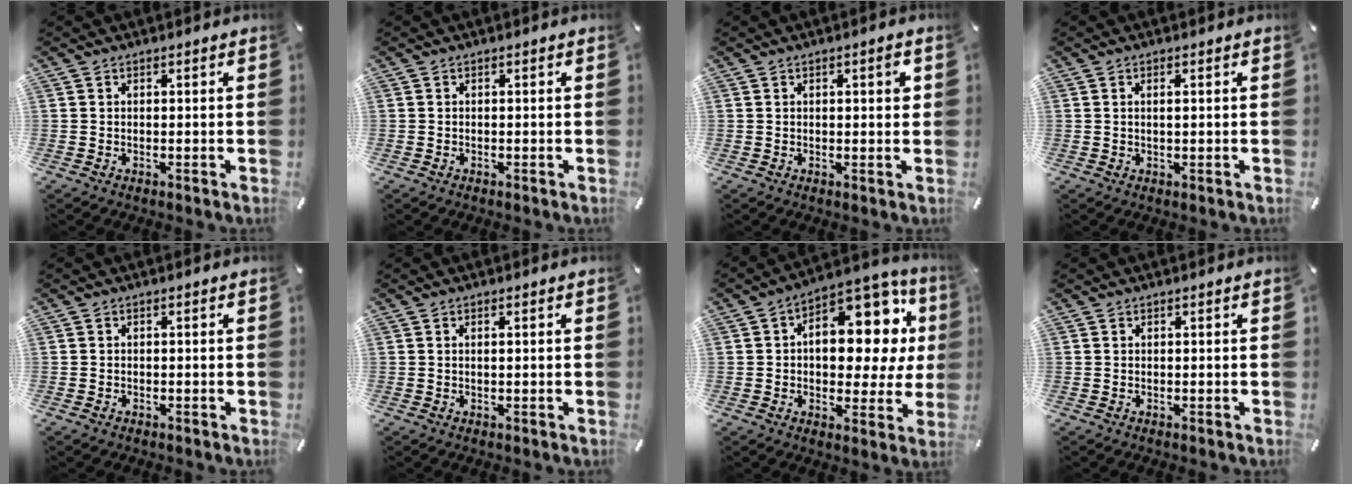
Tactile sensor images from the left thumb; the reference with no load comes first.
{"total": 0.0}
{"total": 2.3, "force": [0.6, 0.8, 2.0], "torque": [-0.025, -0.001, 0.005]}
{"total": 1.3, "force": [0.2, 0.3, 1.3], "torque": [-0.025, 0.000, 0.003]}
{"total": 0.5, "force": [-0.3, 0.4, 0.2], "torque": [-0.001, 0.003, -0.009]}
{"total": 0.8, "force": [0.1, 0.1, 0.8], "torque": [-0.015, 0.000, 0.002]}
{"total": 17.3, "force": [4.6, 9.7, 13.5], "torque": [-0.172, -0.044, 0.072]}
{"total": 0.0}